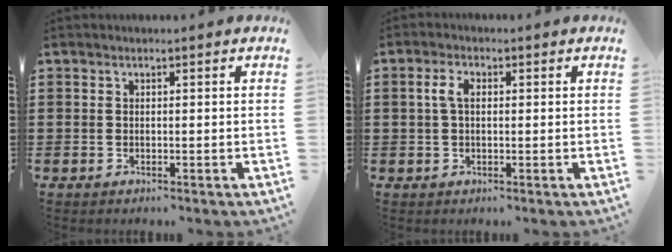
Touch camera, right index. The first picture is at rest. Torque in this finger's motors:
{"motor_torque": [0.43, -0.32, 0.26, 0.08]}